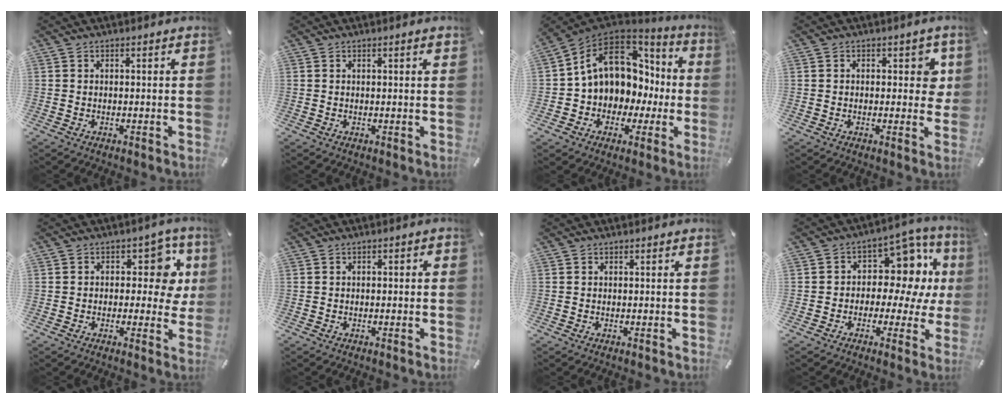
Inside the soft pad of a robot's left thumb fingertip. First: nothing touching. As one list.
[{"total": 1.3, "force": [0.4, 0.2, 1.2], "torque": [-0.024, 0.001, 0.006]}, {"total": 12.6, "force": [4.1, 10.0, 6.5], "torque": [-0.119, -0.029, 0.079]}, {"total": 5.1, "force": [0.8, 3.0, 4.1], "torque": [-0.042, -0.004, 0.005]}, {"total": 9.9, "force": [2.6, 6.1, 7.3], "torque": [-0.092, -0.008, 0.040]}, {"total": 1.1, "force": [-0.6, 0.5, 0.7], "torque": [-0.013, 0.003, -0.012]}, {"total": 0.0}, {"total": 11.6, "force": [2.8, 8.1, 7.7], "torque": [-0.102, -0.029, 0.051]}]